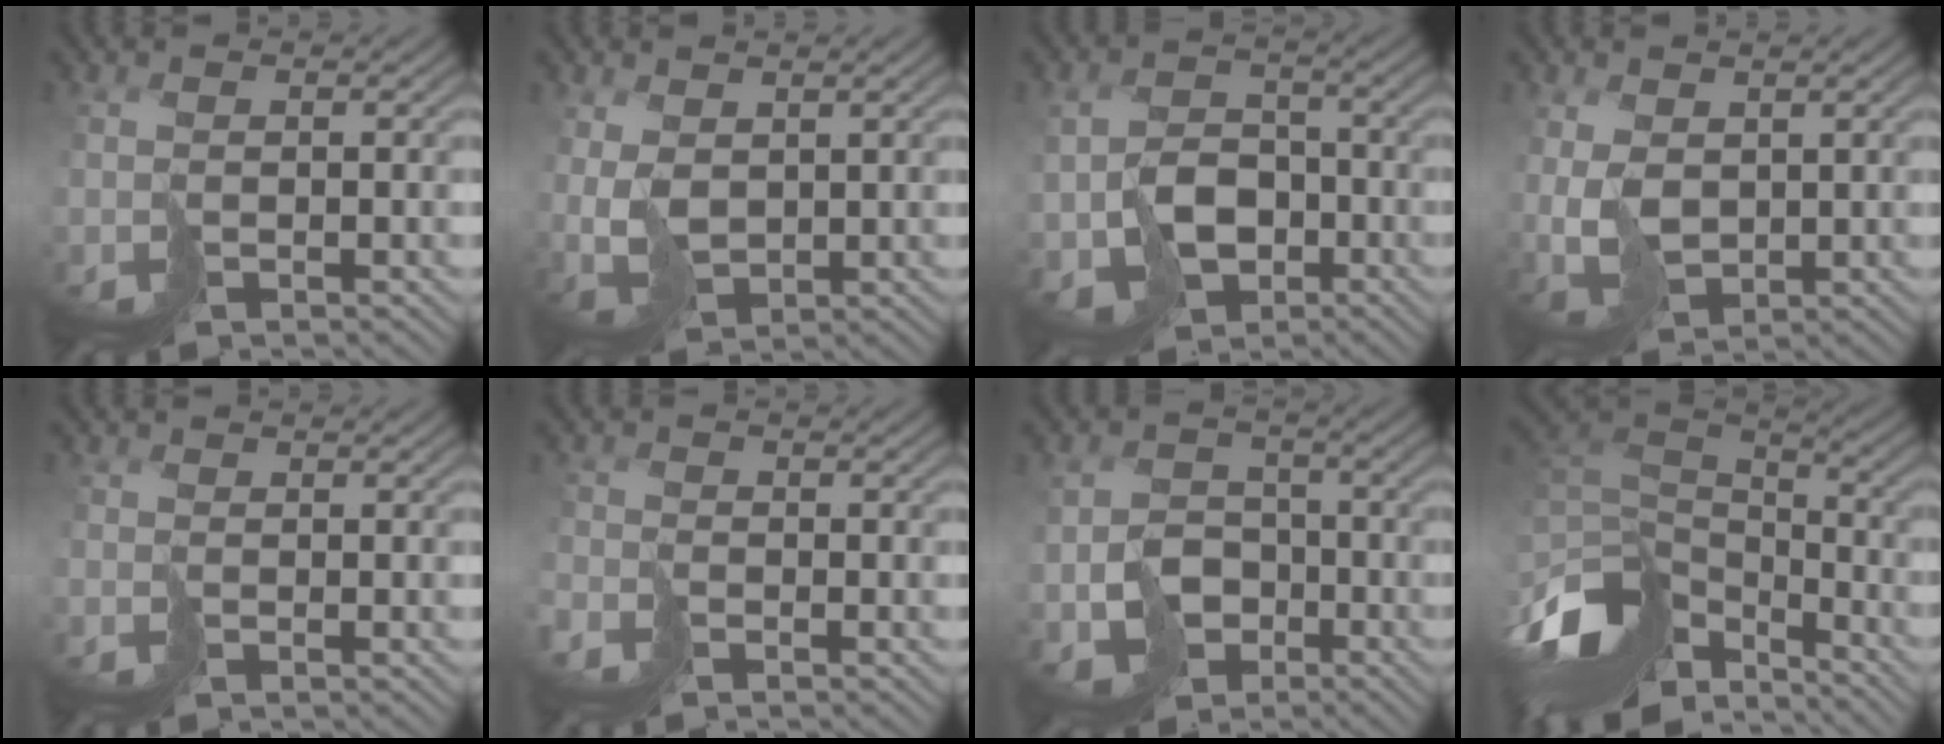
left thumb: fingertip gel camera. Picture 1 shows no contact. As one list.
[{"total": 3.0, "force": [1.6, 2.1, 1.4], "torque": [-0.048, 0.000, 0.042]}, {"total": 5.9, "force": [-1.6, 5.0, 2.6], "torque": [-0.055, -0.010, -0.026]}, {"total": 3.5, "force": [1.3, 2.6, 2.0], "torque": [-0.060, -0.002, 0.035]}, {"total": 0.6, "force": [-0.3, 0.5, 0.2], "torque": [-0.009, -0.003, -0.007]}, {"total": 2.5, "force": [-2.1, 1.3, 0.7], "torque": [-0.022, -0.011, -0.049]}, {"total": 5.5, "force": [-2.0, 4.8, 1.5], "torque": [-0.028, -0.009, -0.035]}, {"total": 13.0, "force": [-6.6, 8.2, 7.7], "torque": [-0.236, -0.016, -0.099]}]